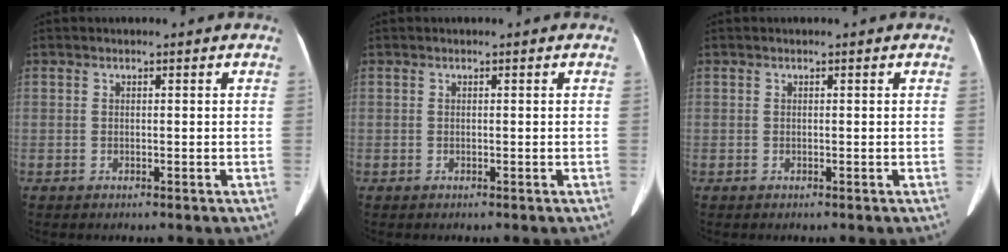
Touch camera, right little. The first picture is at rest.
{"total": 0.0}
{"total": 0.0}